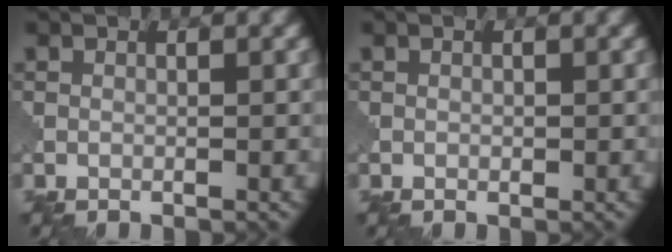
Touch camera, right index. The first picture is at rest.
{"total": 0.0}